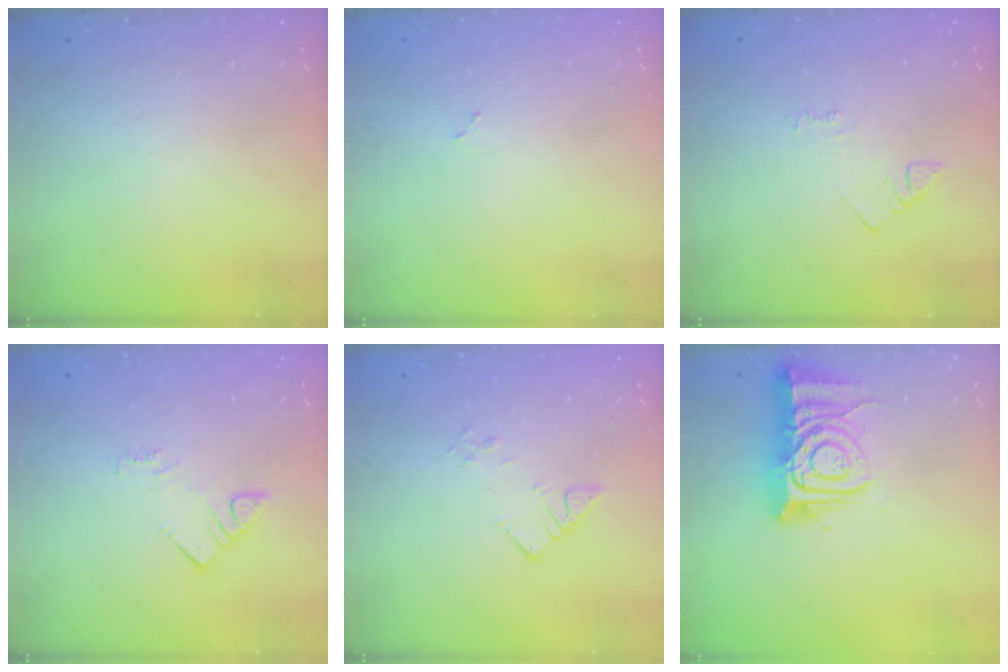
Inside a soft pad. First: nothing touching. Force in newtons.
{"total": 2.3, "press": 2.3, "slide": 0.2}
{"total": 4.2, "press": 4.1, "slide": 0.6}
{"total": 3.1, "press": 3.0, "slide": 0.5}
{"total": 3.9, "press": 3.9, "slide": 0.2}
{"total": 12.8, "press": 12.8, "slide": 1.4}